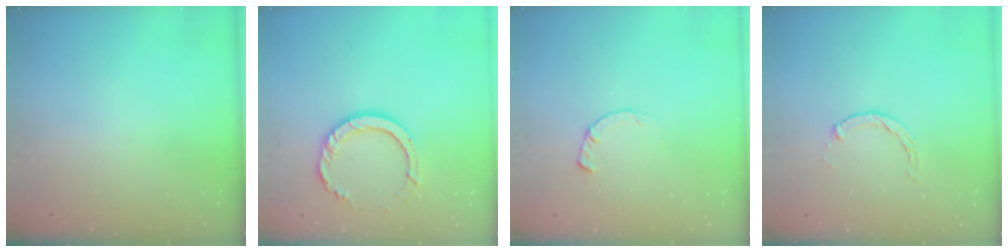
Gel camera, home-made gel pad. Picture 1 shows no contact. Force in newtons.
{"total": 9.7, "press": 9.6, "slide": 0.9}
{"total": 0.8, "press": 0.8, "slide": 0.2}
{"total": 0.0}